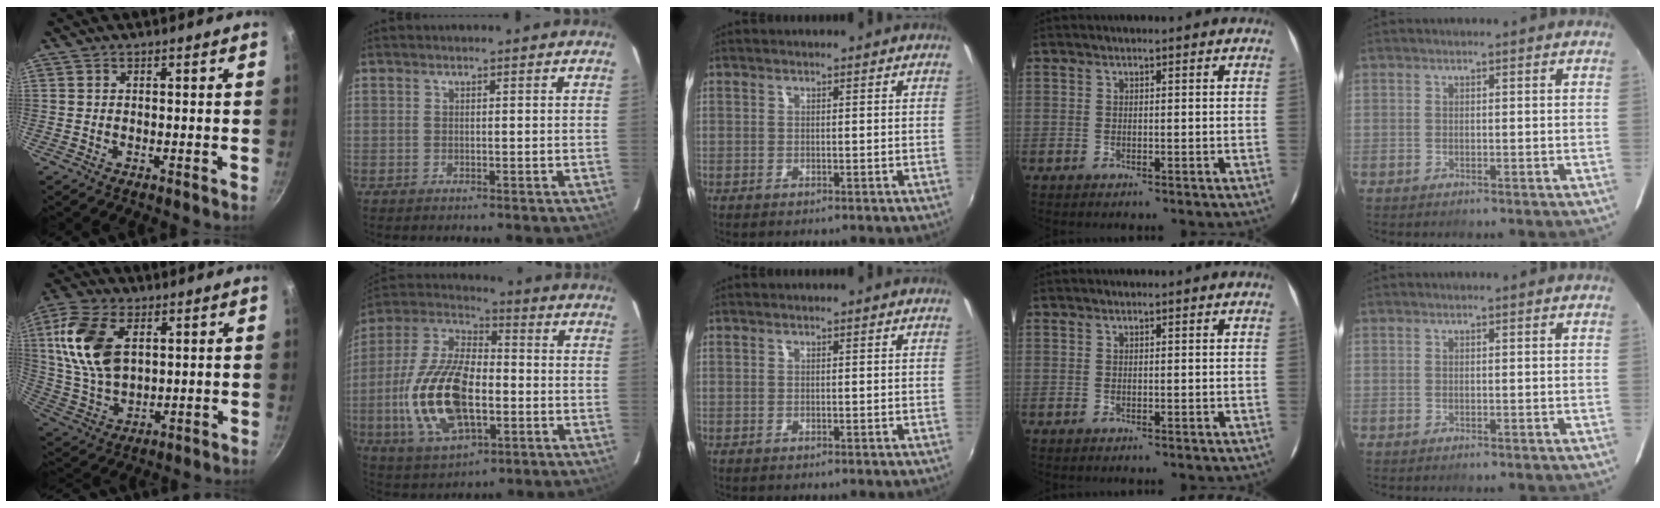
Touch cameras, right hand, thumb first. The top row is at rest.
{"thumb": {"total": 15.4, "force": [4.2, 9.3, 11.5], "torque": [-0.212, -0.008, 0.086]}, "index": {"total": 20.0, "force": [-4.0, 9.9, 17.0], "torque": [-0.356, -0.002, -0.066]}}